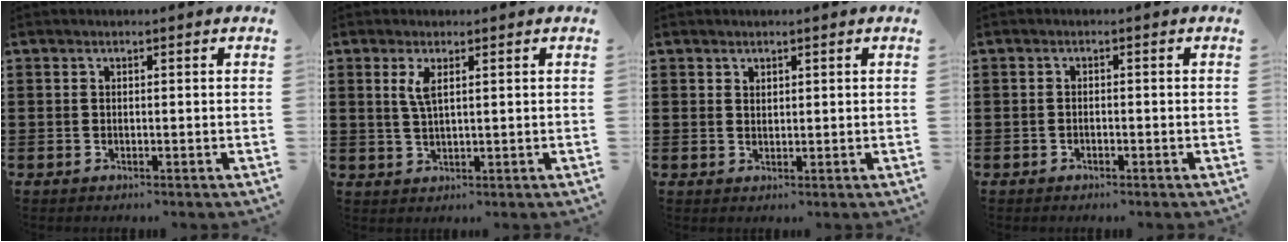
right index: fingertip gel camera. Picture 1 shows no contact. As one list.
[{"total": 2.9, "force": [1.3, 0.8, 2.5], "torque": [-0.054, 0.004, 0.021]}, {"total": 1.2, "force": [1.1, 0.5, 0.0], "torque": [-0.002, 0.001, 0.021]}, {"total": 0.8, "force": [-0.7, 0.3, 0.2], "torque": [-0.006, -0.001, -0.014]}]